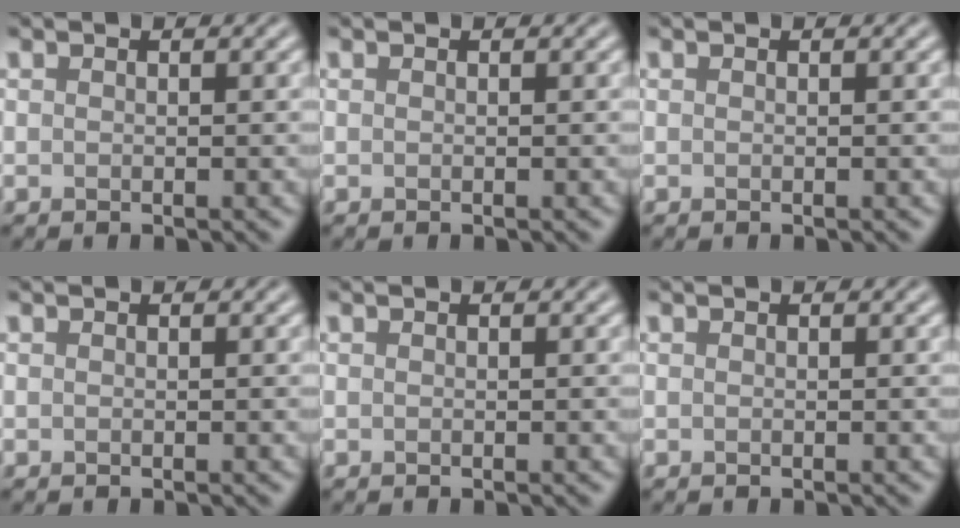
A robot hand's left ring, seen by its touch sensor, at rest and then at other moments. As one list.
[{"total": 0.0}, {"total": 0.0}, {"total": 0.0}, {"total": 0.0}, {"total": 0.0}]